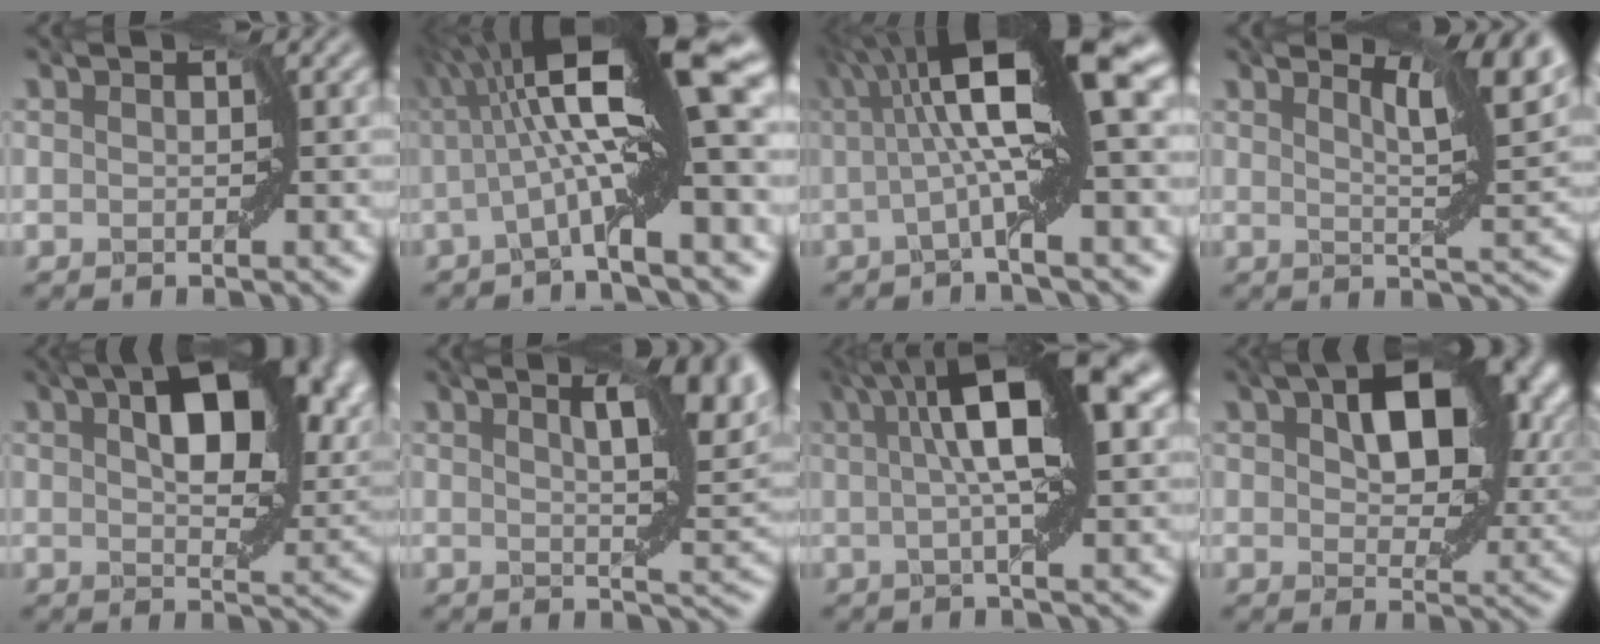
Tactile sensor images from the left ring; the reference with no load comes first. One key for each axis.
{"total": 13.4, "fx": 1.0, "fy": 2.2, "fz": 13.2, "tx": -0.215, "ty": 0.028, "tz": 0.010}
{"total": 11.1, "fx": 1.9, "fy": 2.0, "fz": 10.8, "tx": -0.178, "ty": 0.026, "tz": 0.024}
{"total": 6.0, "fx": 3.1, "fy": 0.8, "fz": 5.0, "tx": -0.079, "ty": 0.002, "tz": 0.052}
{"total": 12.3, "fx": 4.3, "fy": 6.1, "fz": 9.8, "tx": -0.135, "ty": 0.007, "tz": 0.069}
{"total": 8.5, "fx": 3.0, "fy": 2.8, "fz": 7.5, "tx": -0.110, "ty": 0.008, "tz": 0.042}
{"total": 10.0, "fx": 3.0, "fy": 2.0, "fz": 9.3, "tx": -0.141, "ty": 0.012, "tz": 0.039}
{"total": 11.8, "fx": 4.2, "fy": 6.4, "fz": 9.0, "tx": -0.130, "ty": 0.002, "tz": 0.072}